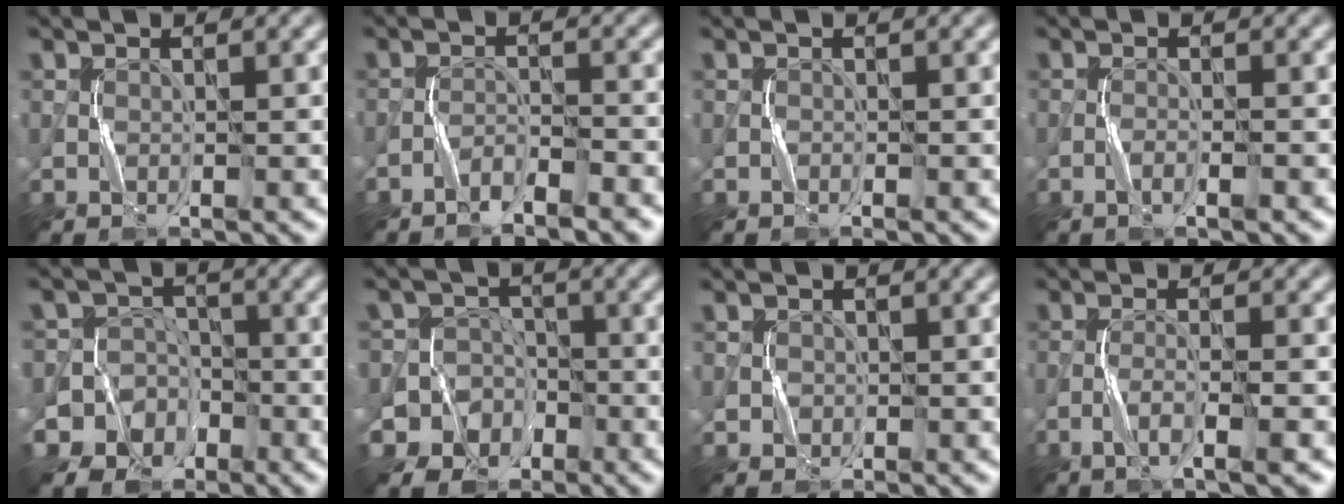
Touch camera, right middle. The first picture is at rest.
{"total": 2.7, "force": [-2.3, 0.2, 1.3], "torque": [-0.029, 0.008, -0.042]}
{"total": 0.0}
{"total": 1.2, "force": [-0.7, -0.1, 0.9], "torque": [-0.020, 0.004, -0.014]}
{"total": 8.4, "force": [-4.4, 7.1, 0.7], "torque": [-0.014, -0.005, -0.101]}
{"total": 8.4, "force": [-4.3, 7.2, 0.8], "torque": [-0.017, -0.001, -0.099]}
{"total": 0.7, "force": [0.1, 0.7, -0.3], "torque": [0.012, -0.006, 0.006]}
{"total": 2.7, "force": [-1.4, 0.0, 2.3], "torque": [-0.044, 0.006, -0.032]}